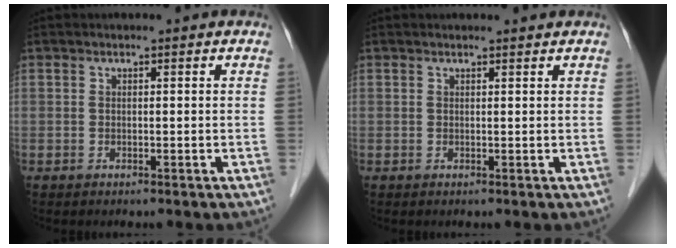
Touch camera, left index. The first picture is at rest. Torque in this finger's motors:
{"motor_torque": [0.17, -0.18, -0.02, -0.01]}